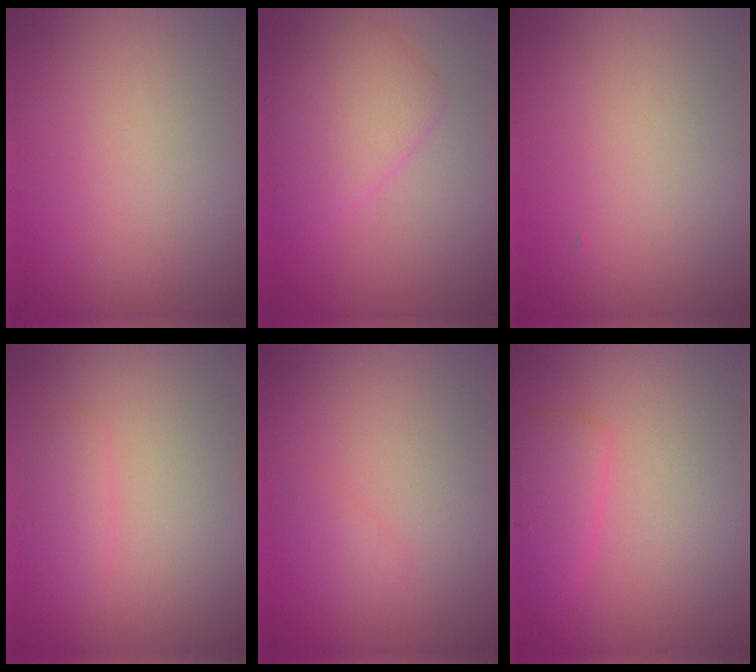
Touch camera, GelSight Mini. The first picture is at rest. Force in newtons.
{"total": 4.1, "press": 4.1, "slide": 0.1}
{"total": 0.0}
{"total": 1.4, "press": 1.4, "slide": 0.1}
{"total": 1.1, "press": 1.1, "slide": 0.0}
{"total": 2.4, "press": 2.4, "slide": 0.3}